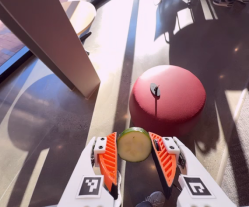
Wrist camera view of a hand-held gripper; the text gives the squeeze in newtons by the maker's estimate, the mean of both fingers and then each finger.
{"total": 9.5, "left": 9.6, "right": 9.5}